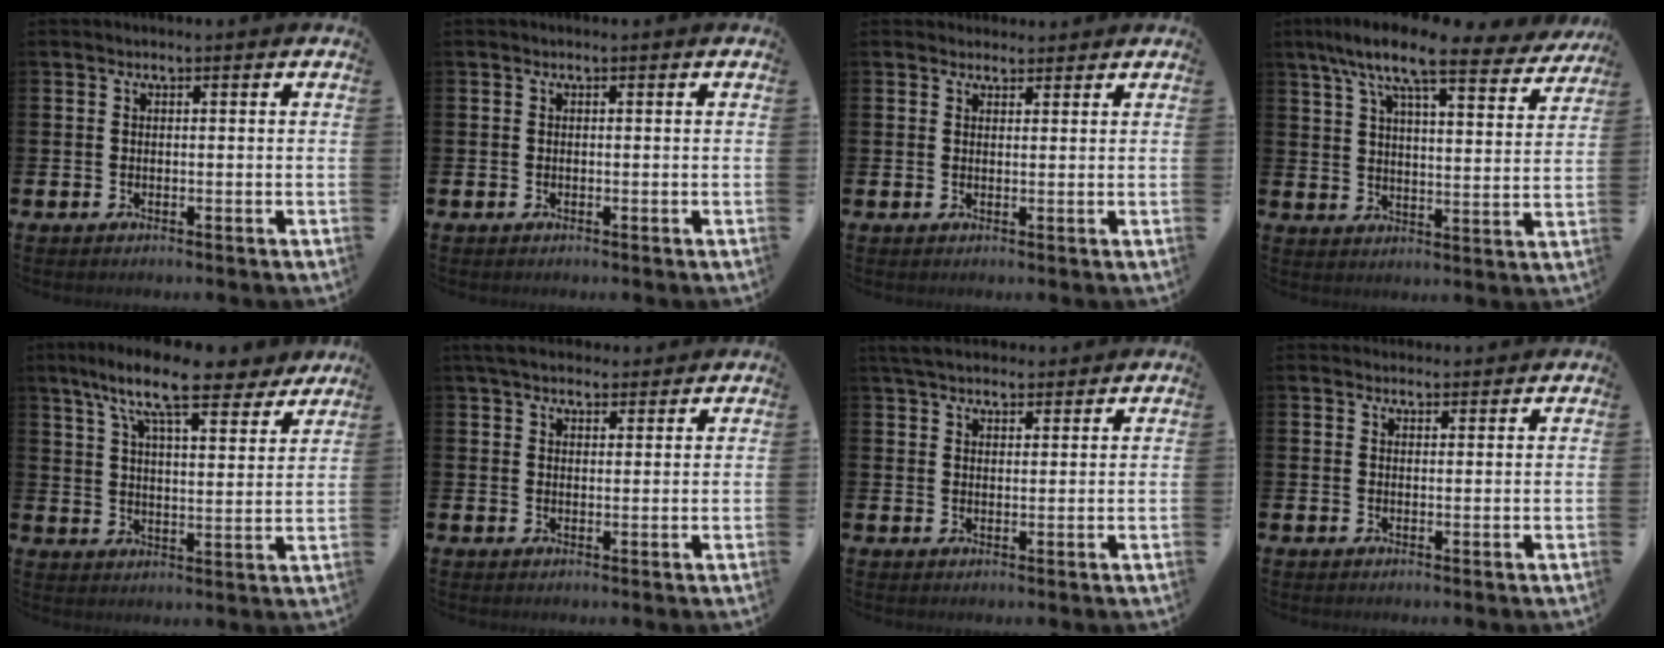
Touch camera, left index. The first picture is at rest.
{"total": 0.0}
{"total": 2.1, "force": [2.0, 0.8, -0.2], "torque": [0.009, -0.006, 0.035]}
{"total": 10.6, "force": [8.9, 2.0, 5.5], "torque": [-0.117, -0.047, 0.148]}
{"total": 11.4, "force": [9.5, 2.4, 5.9], "torque": [-0.122, -0.045, 0.164]}
{"total": 4.7, "force": [4.3, 1.5, 1.0], "torque": [-0.031, -0.012, 0.081]}
{"total": 4.8, "force": [4.5, 1.3, 1.1], "torque": [-0.031, -0.013, 0.084]}
{"total": 2.0, "force": [2.0, 0.5, -0.2], "torque": [0.009, -0.009, 0.034]}